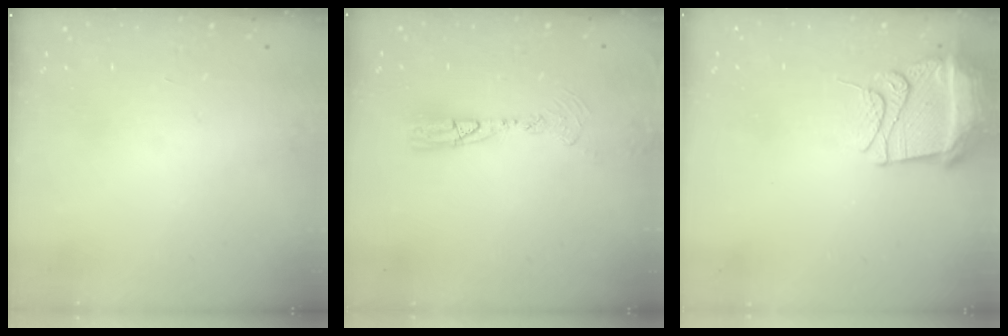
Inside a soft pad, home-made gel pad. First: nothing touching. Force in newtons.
{"total": 9.2, "press": 9.0, "slide": 2.2}
{"total": 13.1, "press": 13.1, "slide": 1.4}